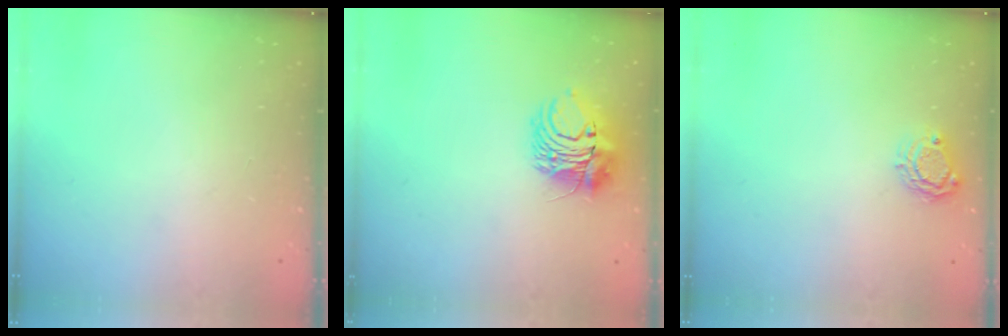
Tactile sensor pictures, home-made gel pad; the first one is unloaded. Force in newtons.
{"total": 9.0, "press": 8.9, "slide": 1.3}
{"total": 5.6, "press": 5.6, "slide": 0.3}